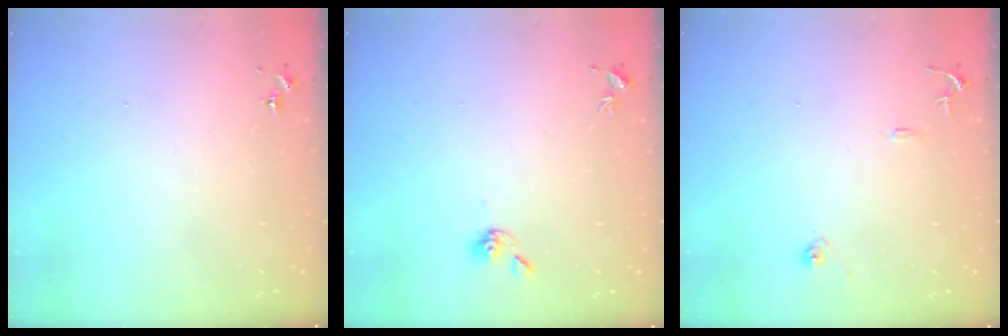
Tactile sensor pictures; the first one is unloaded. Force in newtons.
{"total": 5.6, "press": 5.6, "slide": 1.0}
{"total": 9.1, "press": 9.1, "slide": 0.8}